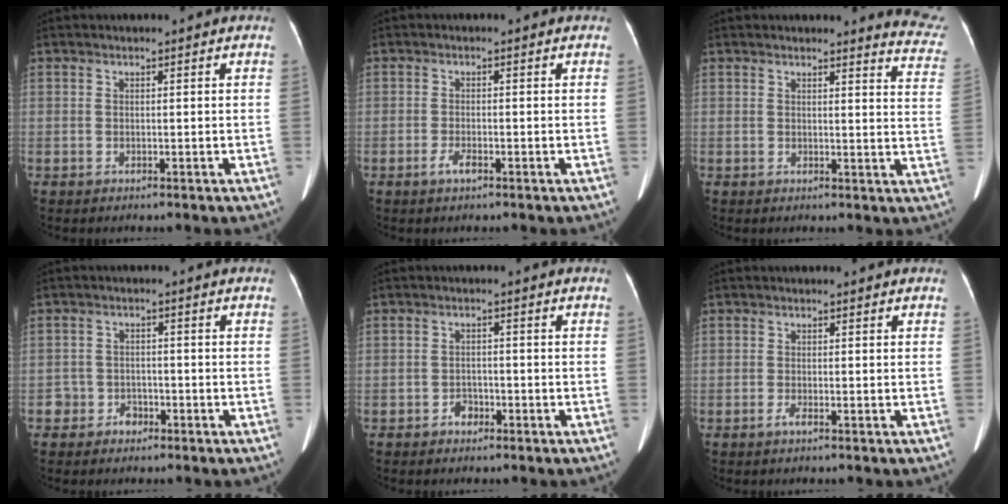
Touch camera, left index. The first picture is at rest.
{"total": 1.8, "force": [-1.1, 0.5, 1.4], "torque": [-0.029, -0.001, -0.019]}
{"total": 8.5, "force": [8.5, 0.5, 0.6], "torque": [0.022, -0.085, 0.054]}
{"total": 2.7, "force": [-1.6, 2.2, 0.4], "torque": [-0.003, 0.010, -0.027]}
{"total": 1.8, "force": [-1.2, 1.2, 0.6], "torque": [-0.010, 0.005, -0.020]}
{"total": 0.7, "force": [-0.4, 0.0, 0.6], "torque": [-0.013, -0.001, -0.009]}